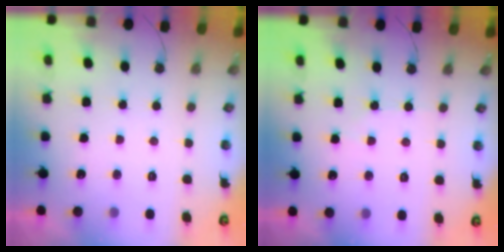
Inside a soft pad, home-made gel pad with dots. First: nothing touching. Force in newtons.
{"total": 3.6, "press": 3.5, "slide": 0.7}